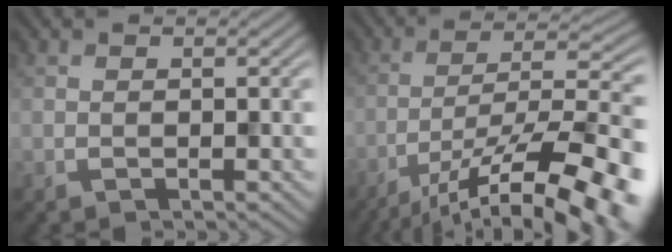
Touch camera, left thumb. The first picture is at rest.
{"total": 14.3, "force": [-9.5, 4.1, 9.9], "torque": [-0.160, -0.012, -0.149]}